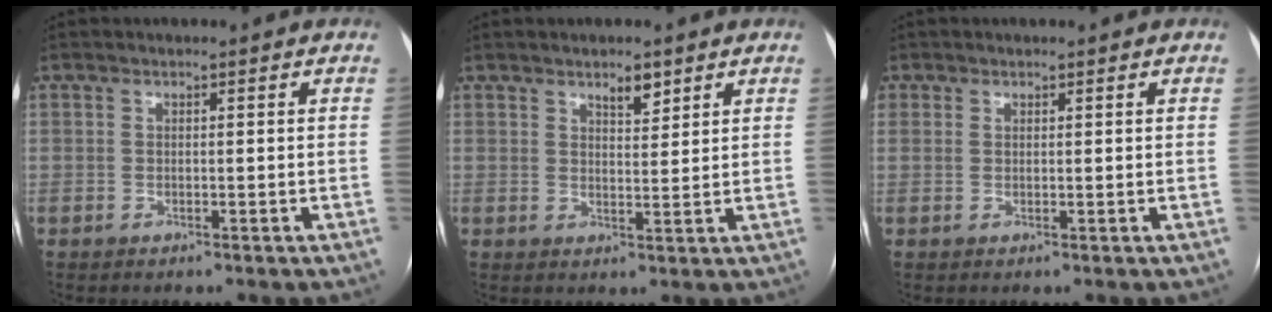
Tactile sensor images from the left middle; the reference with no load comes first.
{"total": 3.0, "force": [2.2, 1.1, 1.8], "torque": [-0.027, -0.001, 0.036]}
{"total": 0.9, "force": [0.6, 0.7, 0.0], "torque": [0.010, -0.003, 0.005]}